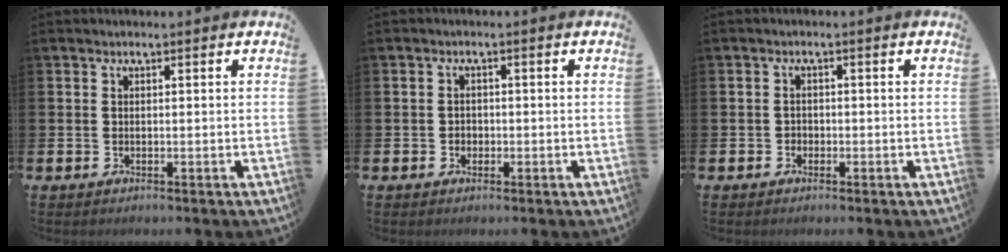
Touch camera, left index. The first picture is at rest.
{"total": 1.3, "force": [-0.3, 1.2, 0.4], "torque": [0.004, 0.001, -0.011]}
{"total": 1.2, "force": [-0.6, 1.1, 0.2], "torque": [0.002, 0.001, -0.015]}